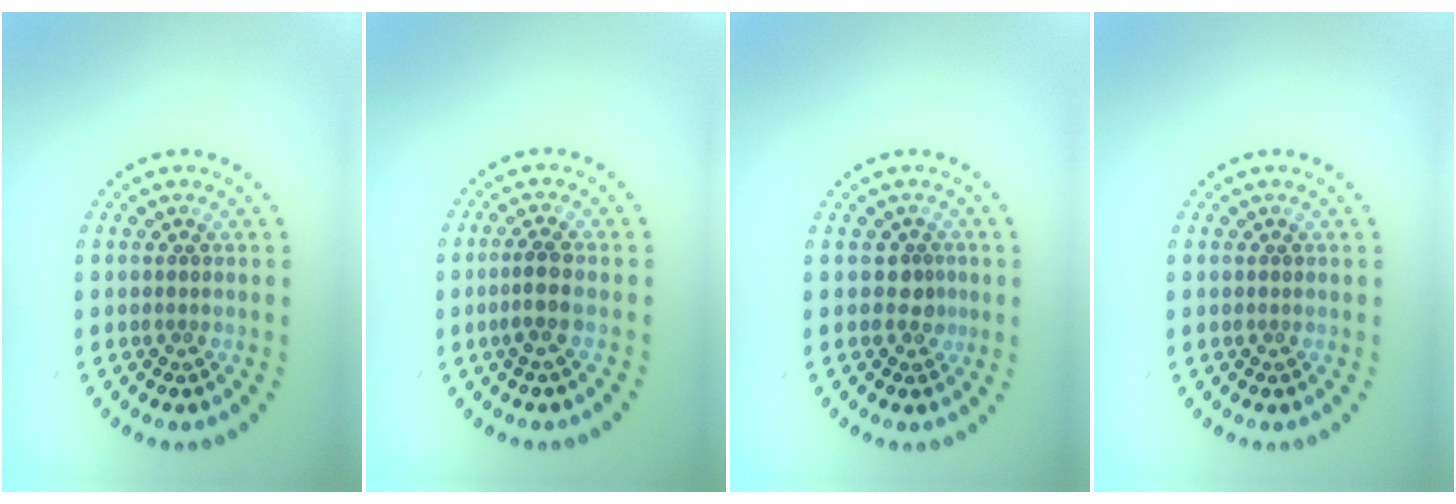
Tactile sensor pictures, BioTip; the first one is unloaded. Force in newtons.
{"total": 1.9, "press": 1.5, "slide": 1.2}
{"total": 1.6, "press": 1.2, "slide": 1.1}
{"total": 0.0}